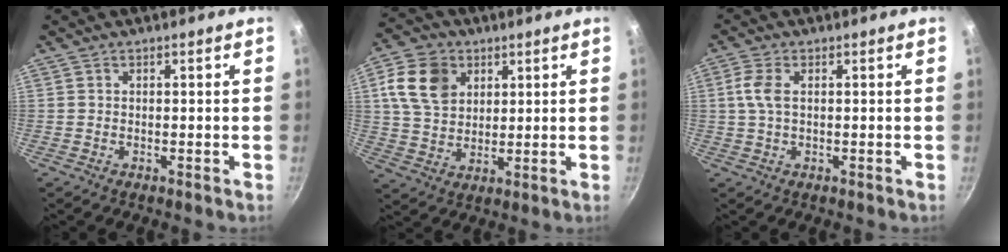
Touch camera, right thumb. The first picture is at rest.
{"total": 11.5, "force": [3.9, 8.7, 6.5], "torque": [-0.097, -0.004, 0.072]}
{"total": 4.0, "force": [0.7, 2.0, 3.4], "torque": [-0.079, 0.007, 0.012]}